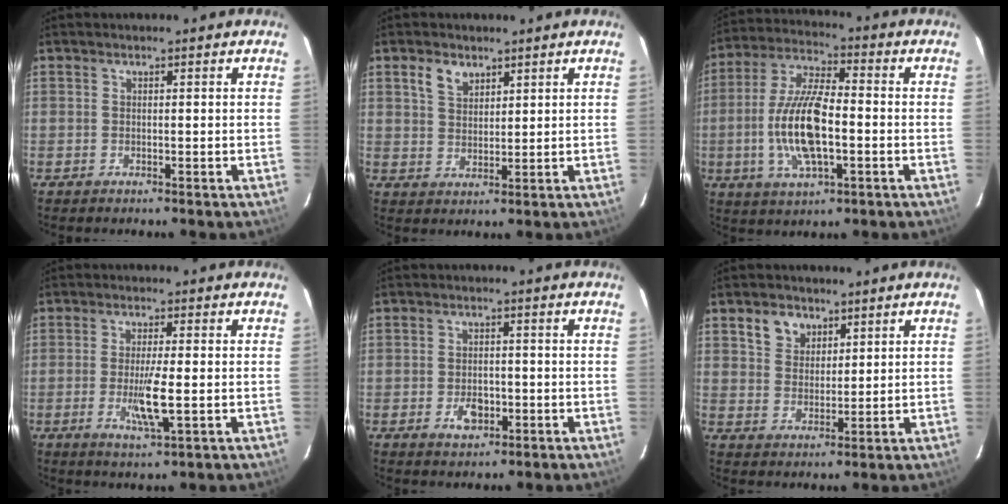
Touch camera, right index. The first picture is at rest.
{"total": 4.4, "force": [2.7, 2.7, 2.2], "torque": [-0.040, 0.011, 0.052]}
{"total": 14.4, "force": [-2.8, 5.2, 13.2], "torque": [-0.273, -0.001, -0.054]}
{"total": 6.2, "force": [-1.4, 0.6, 6.0], "torque": [-0.113, -0.013, -0.025]}
{"total": 4.5, "force": [-1.6, 2.9, 2.9], "torque": [-0.055, 0.000, -0.021]}
{"total": 5.5, "force": [3.1, 4.0, 2.1], "torque": [-0.035, 0.014, 0.062]}